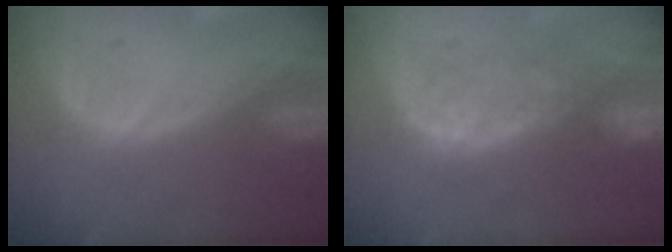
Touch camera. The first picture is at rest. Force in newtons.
{"total": 7.9, "press": 7.5, "slide": 2.3}